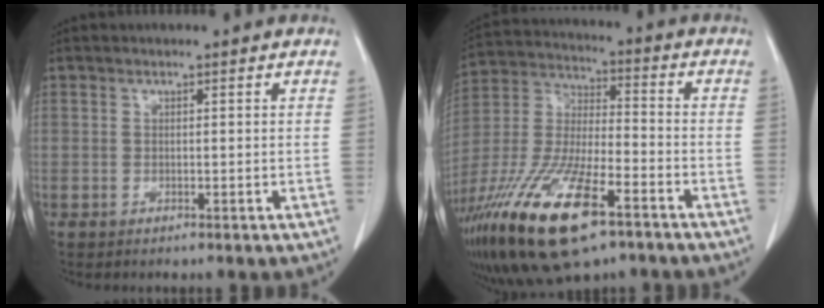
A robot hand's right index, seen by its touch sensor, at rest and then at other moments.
{"total": 21.2, "force": [-12.3, 6.0, 16.2], "torque": [-0.356, -0.039, -0.225]}